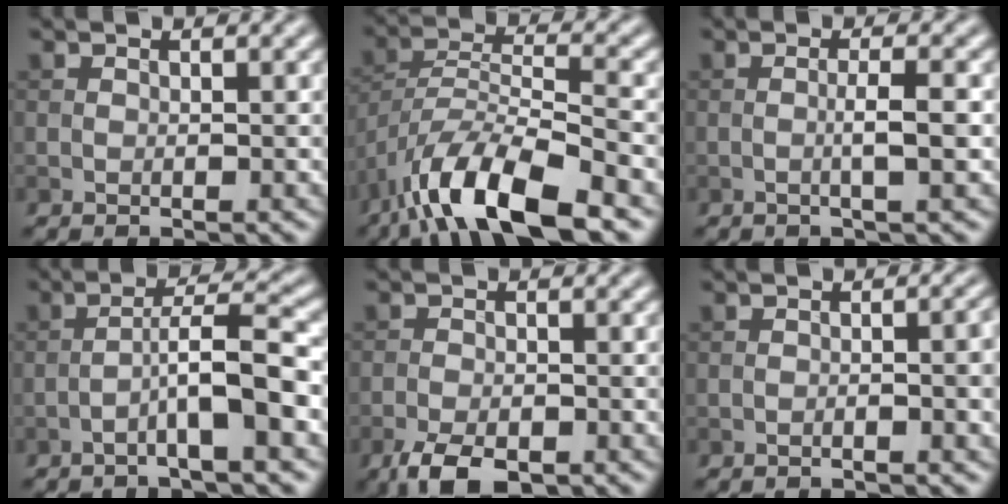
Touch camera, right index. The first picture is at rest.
{"total": 10.2, "force": [-7.0, 2.9, 6.9], "torque": [-0.117, 0.003, -0.138]}
{"total": 2.4, "force": [-0.3, 0.3, 2.3], "torque": [-0.039, 0.002, -0.008]}
{"total": 5.2, "force": [-2.2, 0.3, 4.7], "torque": [-0.075, 0.023, -0.042]}
{"total": 4.4, "force": [-2.8, 1.9, 2.8], "torque": [-0.050, -0.007, -0.054]}
{"total": 3.3, "force": [-0.9, 1.1, 3.0], "torque": [-0.030, 0.004, -0.014]}